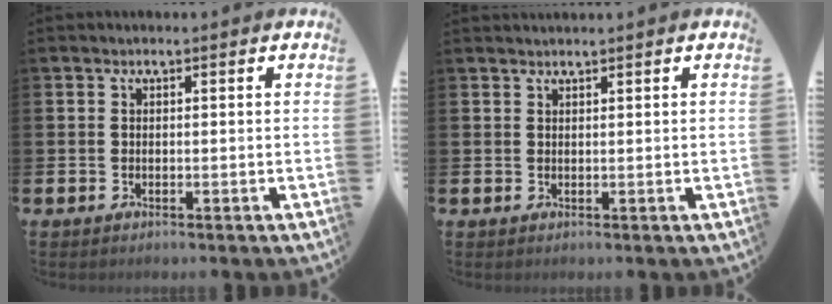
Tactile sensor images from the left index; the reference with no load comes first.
{"total": 0.8, "force": [0.8, -0.2, 0.0], "torque": [0.004, -0.003, 0.015]}